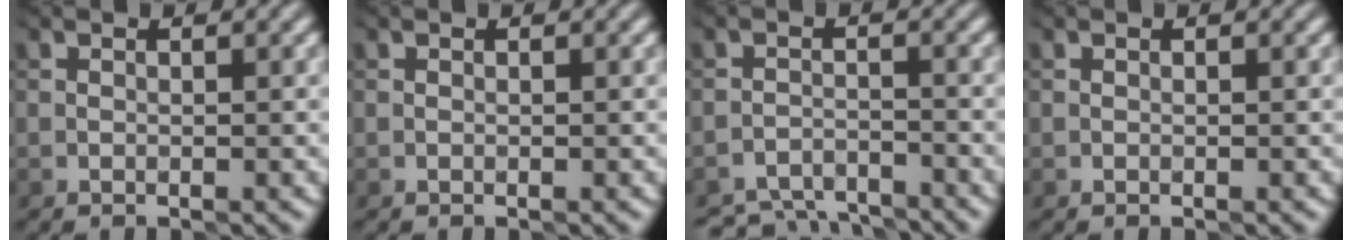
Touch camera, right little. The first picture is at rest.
{"total": 0.0}
{"total": 5.4, "force": [-5.3, 1.0, 0.8], "torque": [-0.016, -0.019, -0.094]}
{"total": 0.0}